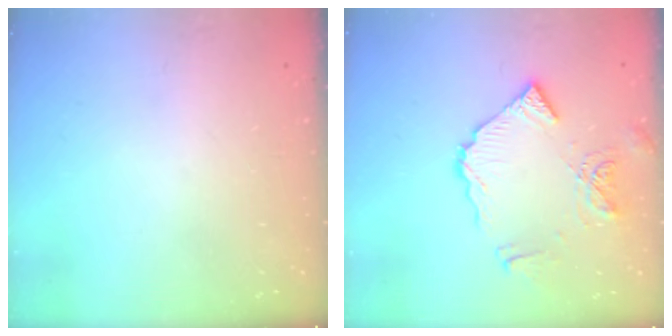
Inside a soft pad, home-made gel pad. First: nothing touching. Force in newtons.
{"total": 11.7, "press": 11.6, "slide": 1.2}